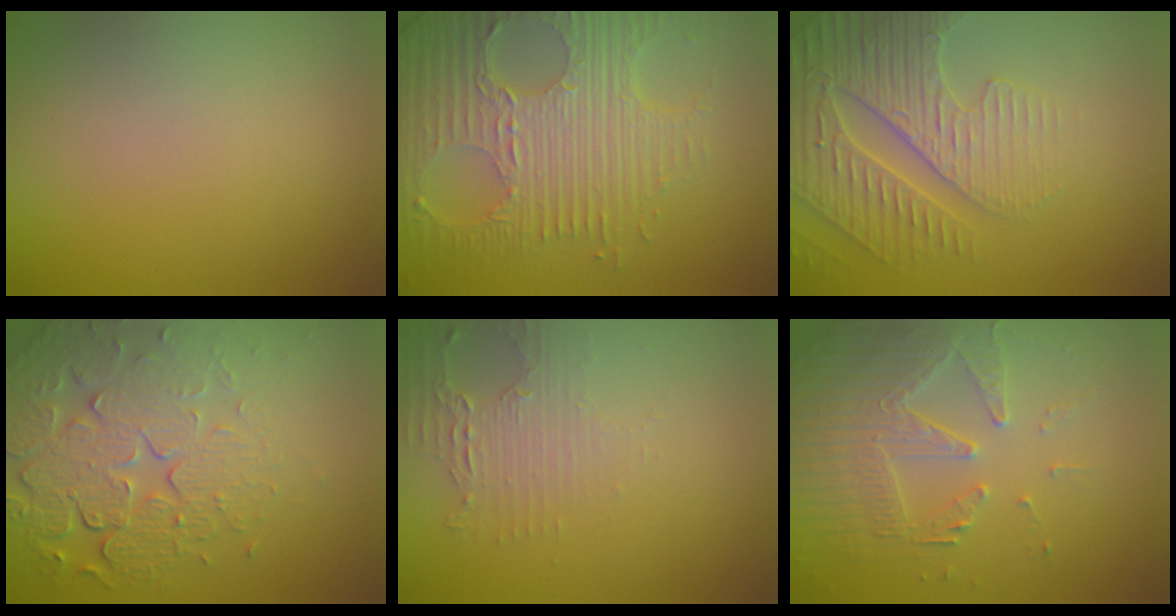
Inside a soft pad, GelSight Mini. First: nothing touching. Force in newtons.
{"total": 8.2, "press": 5.8, "slide": 5.8}
{"total": 4.7, "press": 4.6, "slide": 1.1}
{"total": 7.7, "press": 5.5, "slide": 5.4}
{"total": 2.1, "press": 2.0, "slide": 0.4}
{"total": 4.2, "press": 3.9, "slide": 1.6}